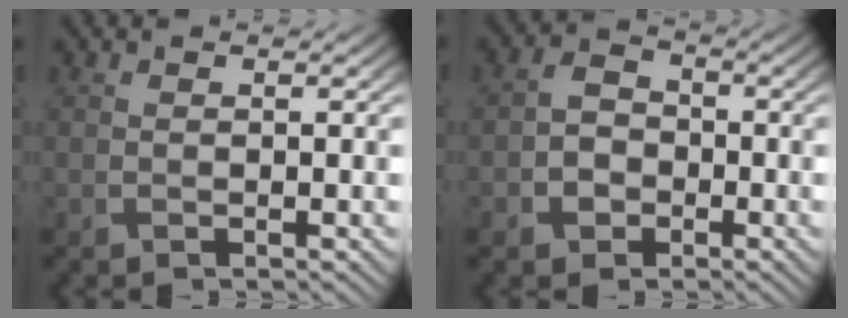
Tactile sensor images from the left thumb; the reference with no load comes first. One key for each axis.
{"total": 3.5, "fx": -1.3, "fy": 2.7, "fz": 1.7, "tx": -0.032, "ty": 0.002, "tz": -0.031}